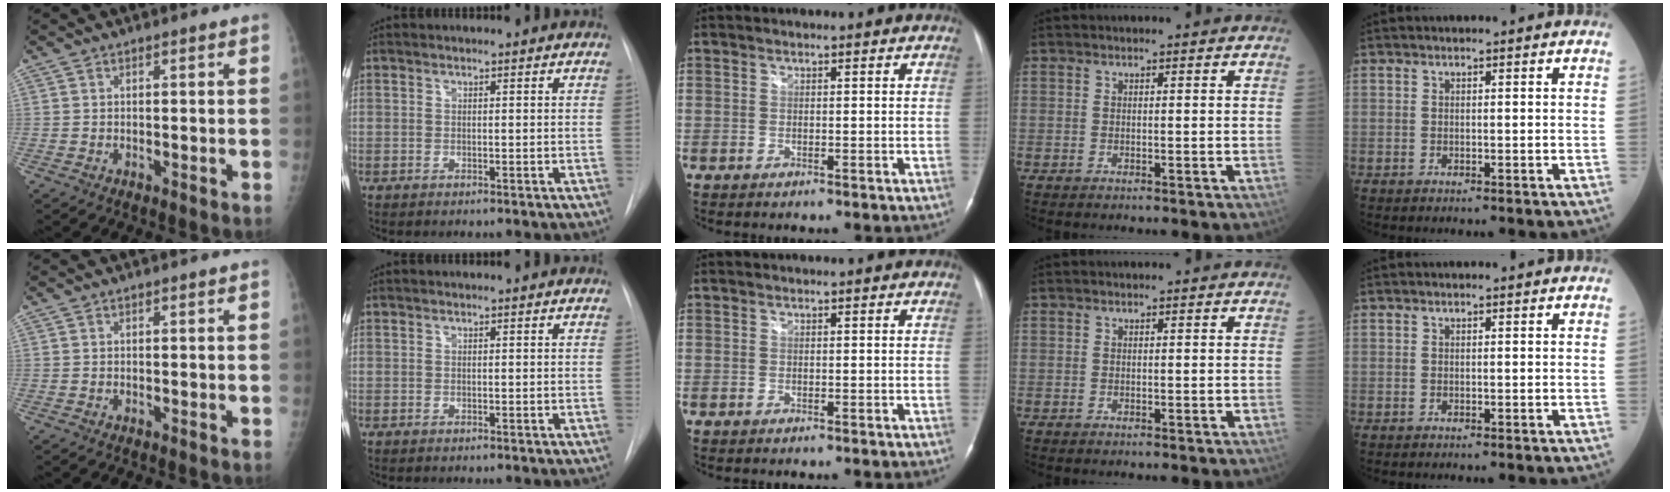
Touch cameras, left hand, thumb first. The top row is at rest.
{}